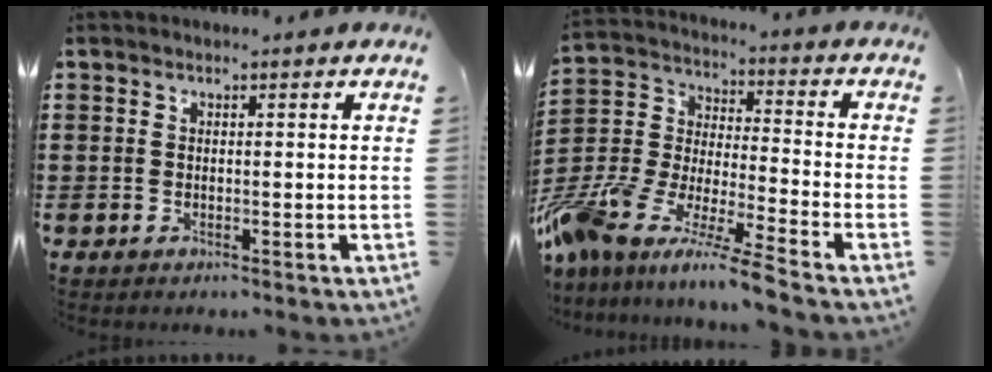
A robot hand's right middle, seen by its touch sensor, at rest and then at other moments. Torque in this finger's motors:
{"motor_torque": [1.67, -0.47, 0.33, 0.21]}